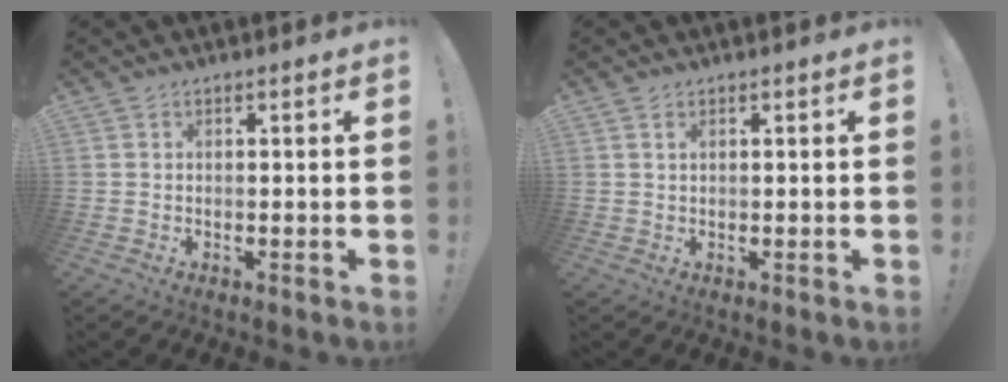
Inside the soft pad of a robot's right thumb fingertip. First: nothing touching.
{"total": 1.0, "force": [0.5, 0.4, 0.8], "torque": [-0.015, 0.000, 0.009]}